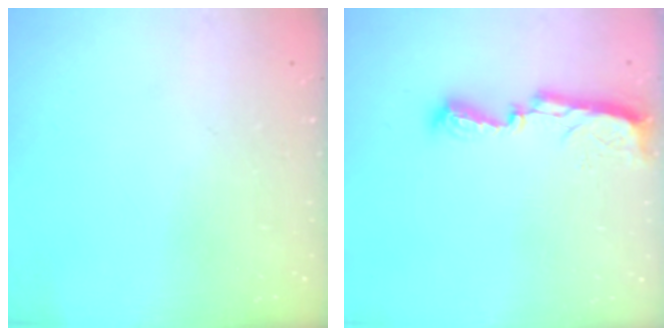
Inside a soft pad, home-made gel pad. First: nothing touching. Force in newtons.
{"total": 7.8, "press": 7.8, "slide": 0.8}